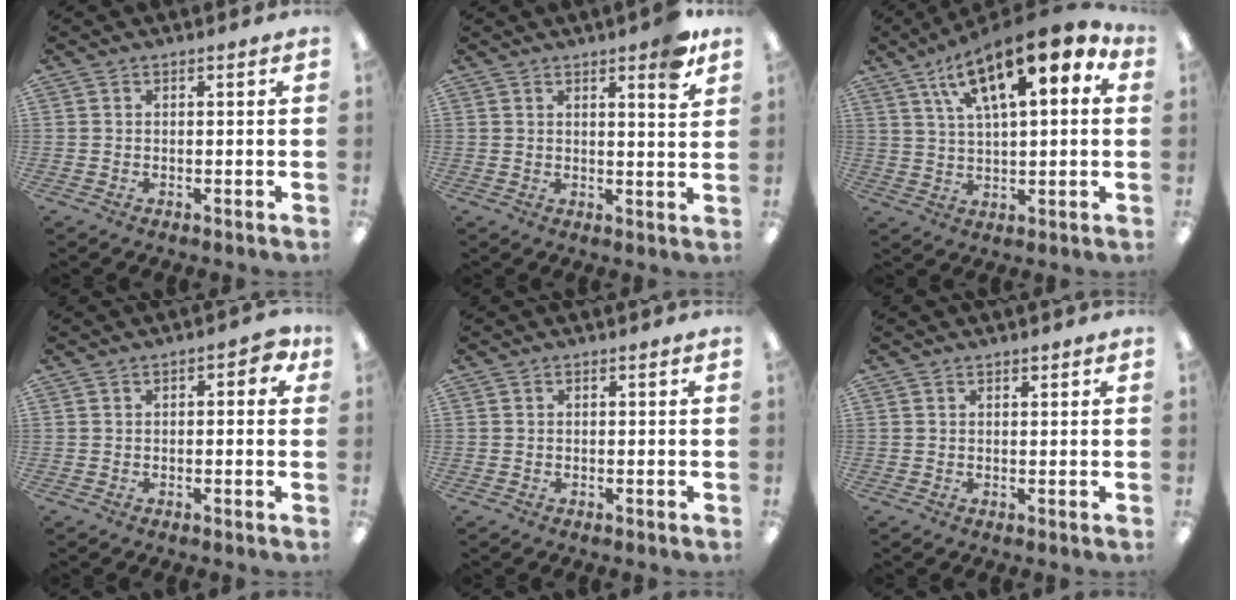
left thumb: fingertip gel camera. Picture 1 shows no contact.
{"total": 5.7, "force": [4.1, 1.2, 3.8], "torque": [-0.045, -0.023, 0.064]}
{"total": 16.8, "force": [9.2, 5.9, 12.7], "torque": [-0.206, -0.036, 0.150]}
{"total": 3.7, "force": [0.6, 2.0, 3.1], "torque": [-0.042, 0.005, 0.007]}
{"total": 0.0}
{"total": 0.8, "force": [0.7, 0.2, -0.2], "torque": [0.003, -0.001, 0.014]}